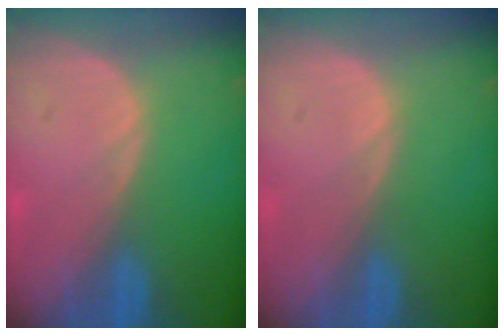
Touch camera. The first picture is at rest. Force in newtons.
{"total": 0.0}